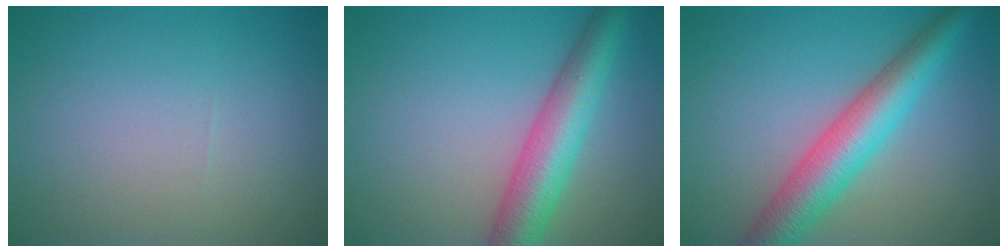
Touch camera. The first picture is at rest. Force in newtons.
{"total": 6.5, "press": 6.5, "slide": 0.2}
{"total": 6.6, "press": 6.6, "slide": 0.1}